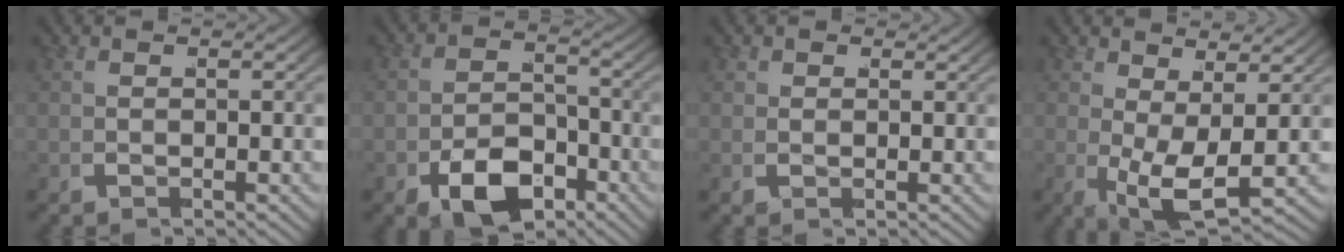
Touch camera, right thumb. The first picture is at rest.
{"total": 5.9, "force": [-3.7, 3.7, 2.9], "torque": [-0.035, -0.024, -0.062]}
{"total": 0.9, "force": [0.8, 0.4, -0.1], "torque": [0.003, -0.003, 0.014]}
{"total": 4.7, "force": [0.0, 2.4, 4.1], "torque": [-0.077, -0.024, 0.003]}